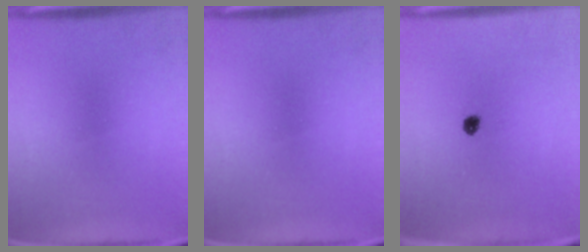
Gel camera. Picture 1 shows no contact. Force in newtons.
{"total": 0.0}
{"total": 1.9}